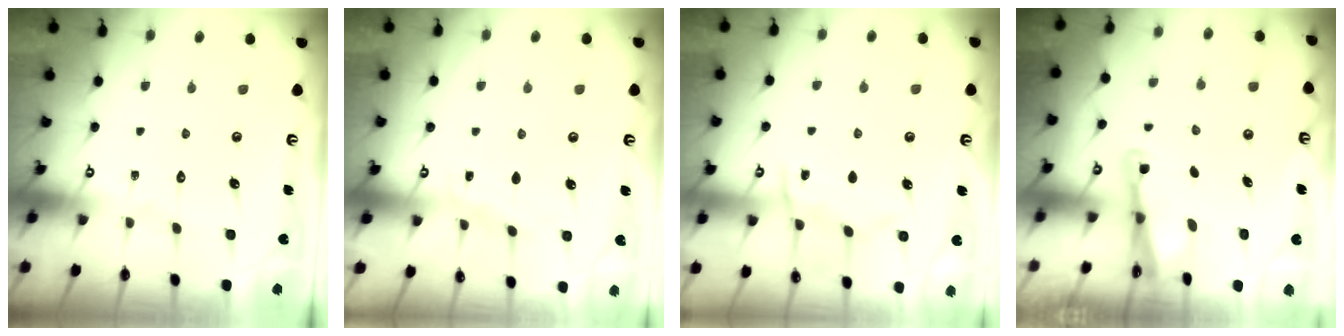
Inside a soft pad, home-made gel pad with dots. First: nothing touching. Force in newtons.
{"total": 5.4, "press": 5.4, "slide": 0.6}
{"total": 9.7, "press": 9.6, "slide": 1.0}
{"total": 2.6, "press": 2.6, "slide": 0.2}